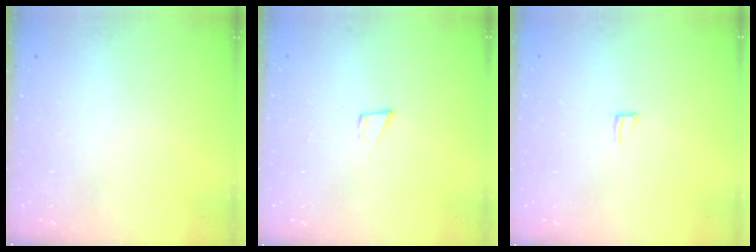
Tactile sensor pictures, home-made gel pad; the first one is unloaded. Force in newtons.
{"total": 4.2, "press": 4.2, "slide": 0.4}
{"total": 4.2, "press": 4.2, "slide": 0.4}